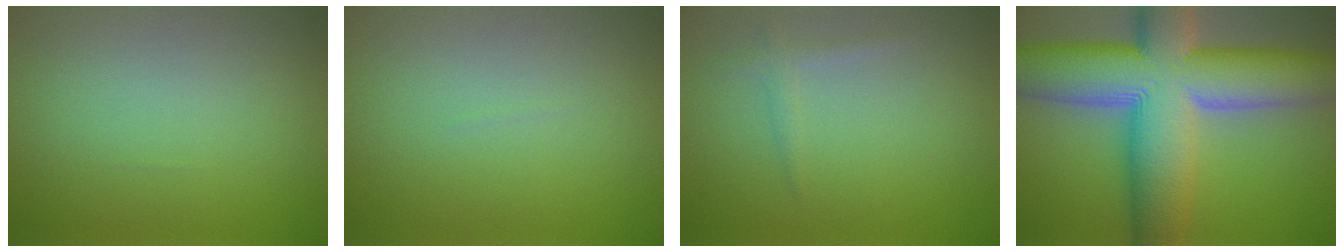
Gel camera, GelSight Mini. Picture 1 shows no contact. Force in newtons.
{"total": 0.0}
{"total": 1.1, "press": 1.1, "slide": 0.0}
{"total": 16.5, "press": 16.5, "slide": 0.9}